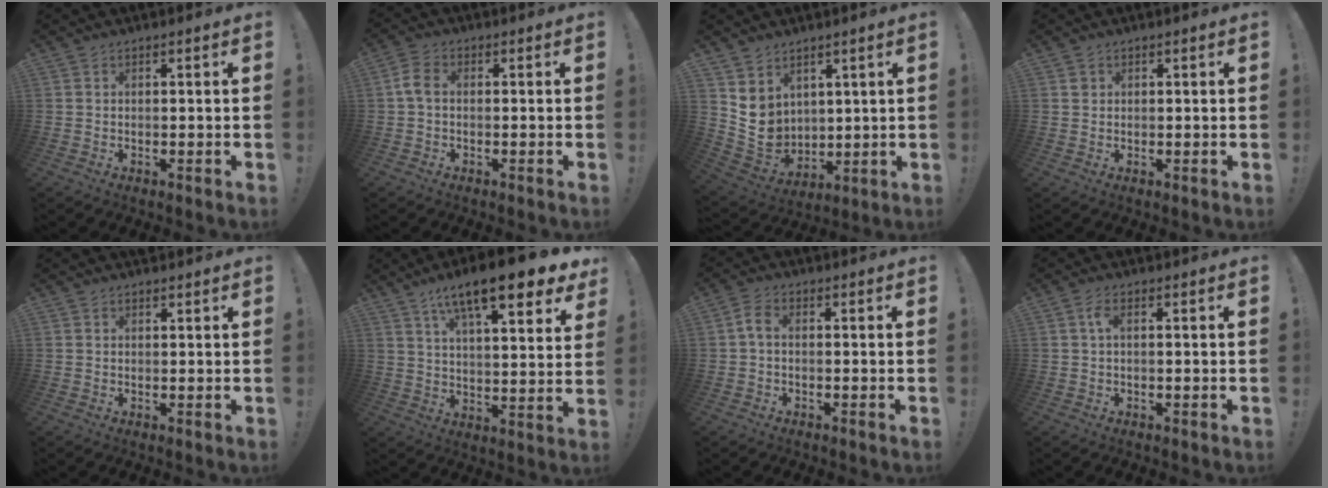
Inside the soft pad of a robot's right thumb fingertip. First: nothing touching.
{"total": 4.5, "force": [0.1, 2.9, 3.5], "torque": [-0.074, 0.008, 0.002]}
{"total": 8.5, "force": [3.3, 7.3, 2.8], "torque": [-0.054, -0.038, 0.074]}
{"total": 1.4, "force": [0.7, 1.2, 0.3], "torque": [0.003, -0.001, 0.012]}
{"total": 1.1, "force": [0.9, 0.5, 0.1], "torque": [0.005, -0.005, 0.017]}
{"total": 16.5, "force": [10.3, 3.6, 12.4], "torque": [-0.201, -0.063, 0.161]}
{"total": 3.4, "force": [-0.1, 1.8, 2.9], "torque": [-0.067, 0.005, -0.004]}
{"total": 2.8, "force": [0.4, 0.8, 2.6], "torque": [-0.054, 0.007, 0.006]}